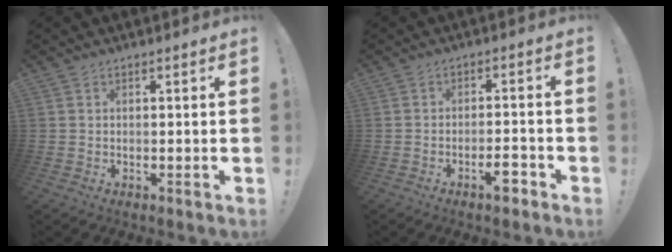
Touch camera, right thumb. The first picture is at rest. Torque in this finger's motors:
{"motor_torque": [0.89, 0.83, 1.28, -1.49, 0.39]}